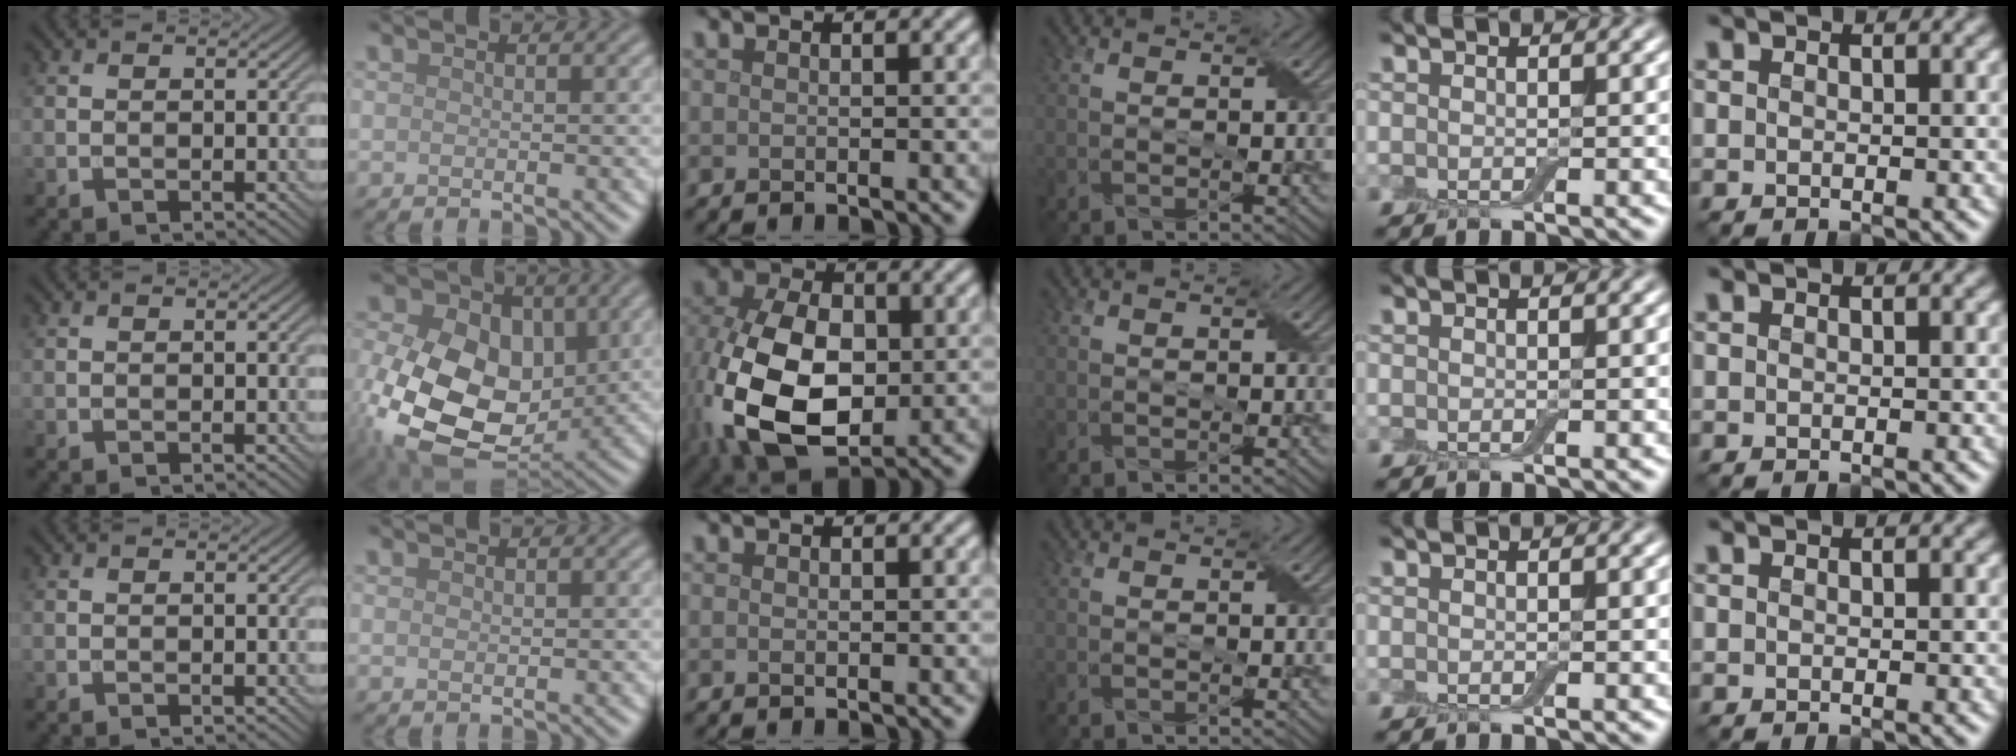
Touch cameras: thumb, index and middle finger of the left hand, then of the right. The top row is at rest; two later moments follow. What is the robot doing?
{"motion": "fold", "object": "aluminum foil"}